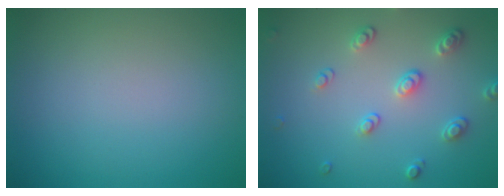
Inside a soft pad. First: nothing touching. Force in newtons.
{"total": 2.6, "press": 2.5, "slide": 0.7}